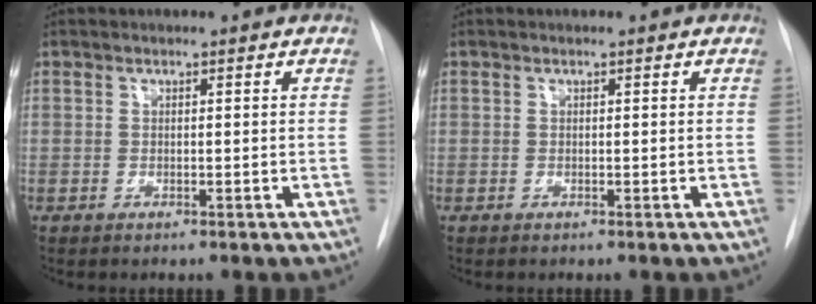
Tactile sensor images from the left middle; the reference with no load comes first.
{"total": 0.0}